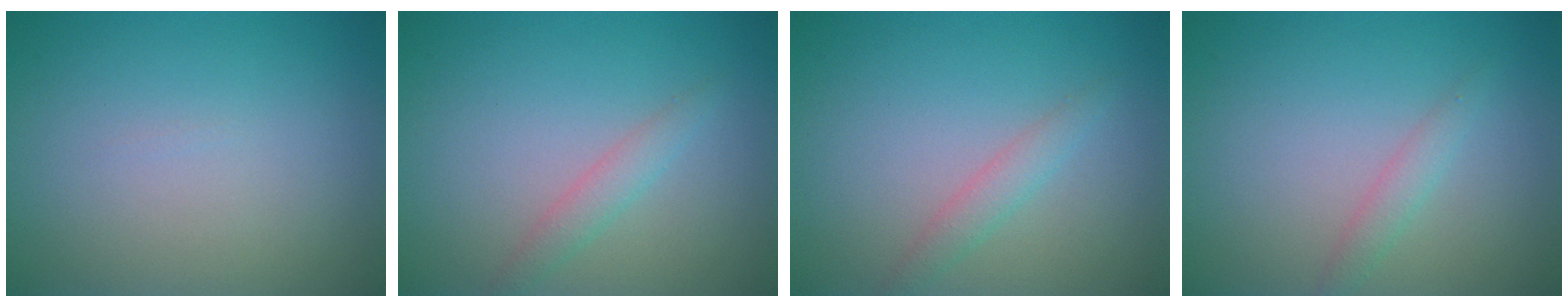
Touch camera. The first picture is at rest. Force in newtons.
{"total": 1.6, "press": 1.6, "slide": 0.0}
{"total": 1.6, "press": 1.6, "slide": 0.0}
{"total": 1.4, "press": 1.4, "slide": 0.1}